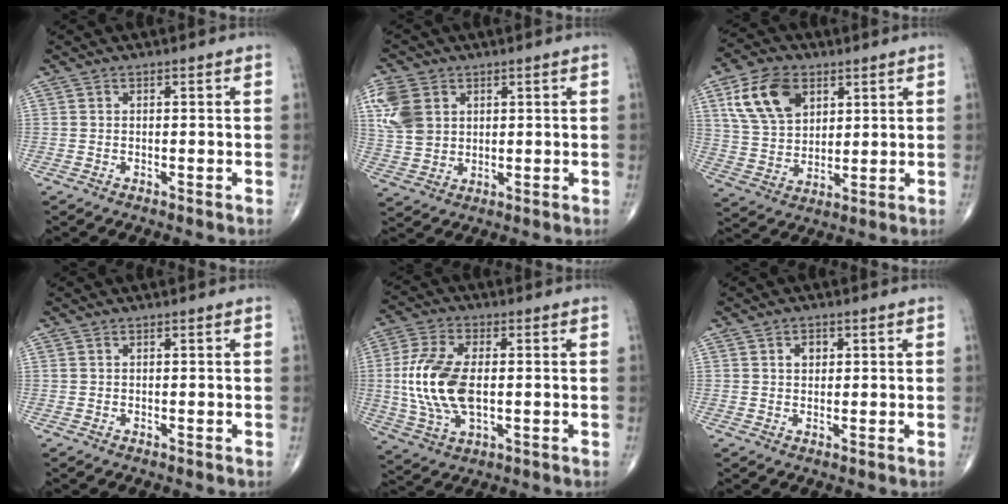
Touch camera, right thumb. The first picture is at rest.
{"total": 9.3, "force": [3.0, 7.1, 5.2], "torque": [-0.103, -0.005, 0.065]}
{"total": 13.5, "force": [5.7, 8.9, 8.4], "torque": [-0.137, -0.014, 0.112]}
{"total": 0.0}
{"total": 14.3, "force": [0.0, 7.6, 12.1], "torque": [-0.261, -0.001, 0.004]}
{"total": 2.5, "force": [0.9, 1.9, 1.4], "torque": [-0.011, -0.002, 0.012]}